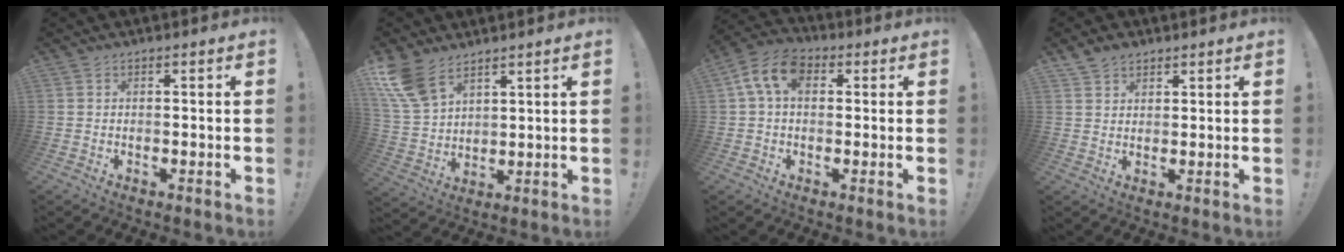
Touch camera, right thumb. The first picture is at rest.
{"total": 11.2, "force": [7.6, 6.0, 5.5], "torque": [-0.117, -0.036, 0.153]}
{"total": 10.3, "force": [2.8, 6.6, 7.4], "torque": [-0.143, 0.007, 0.055]}
{"total": 3.8, "force": [2.8, 2.3, 1.0], "torque": [-0.018, -0.012, 0.053]}